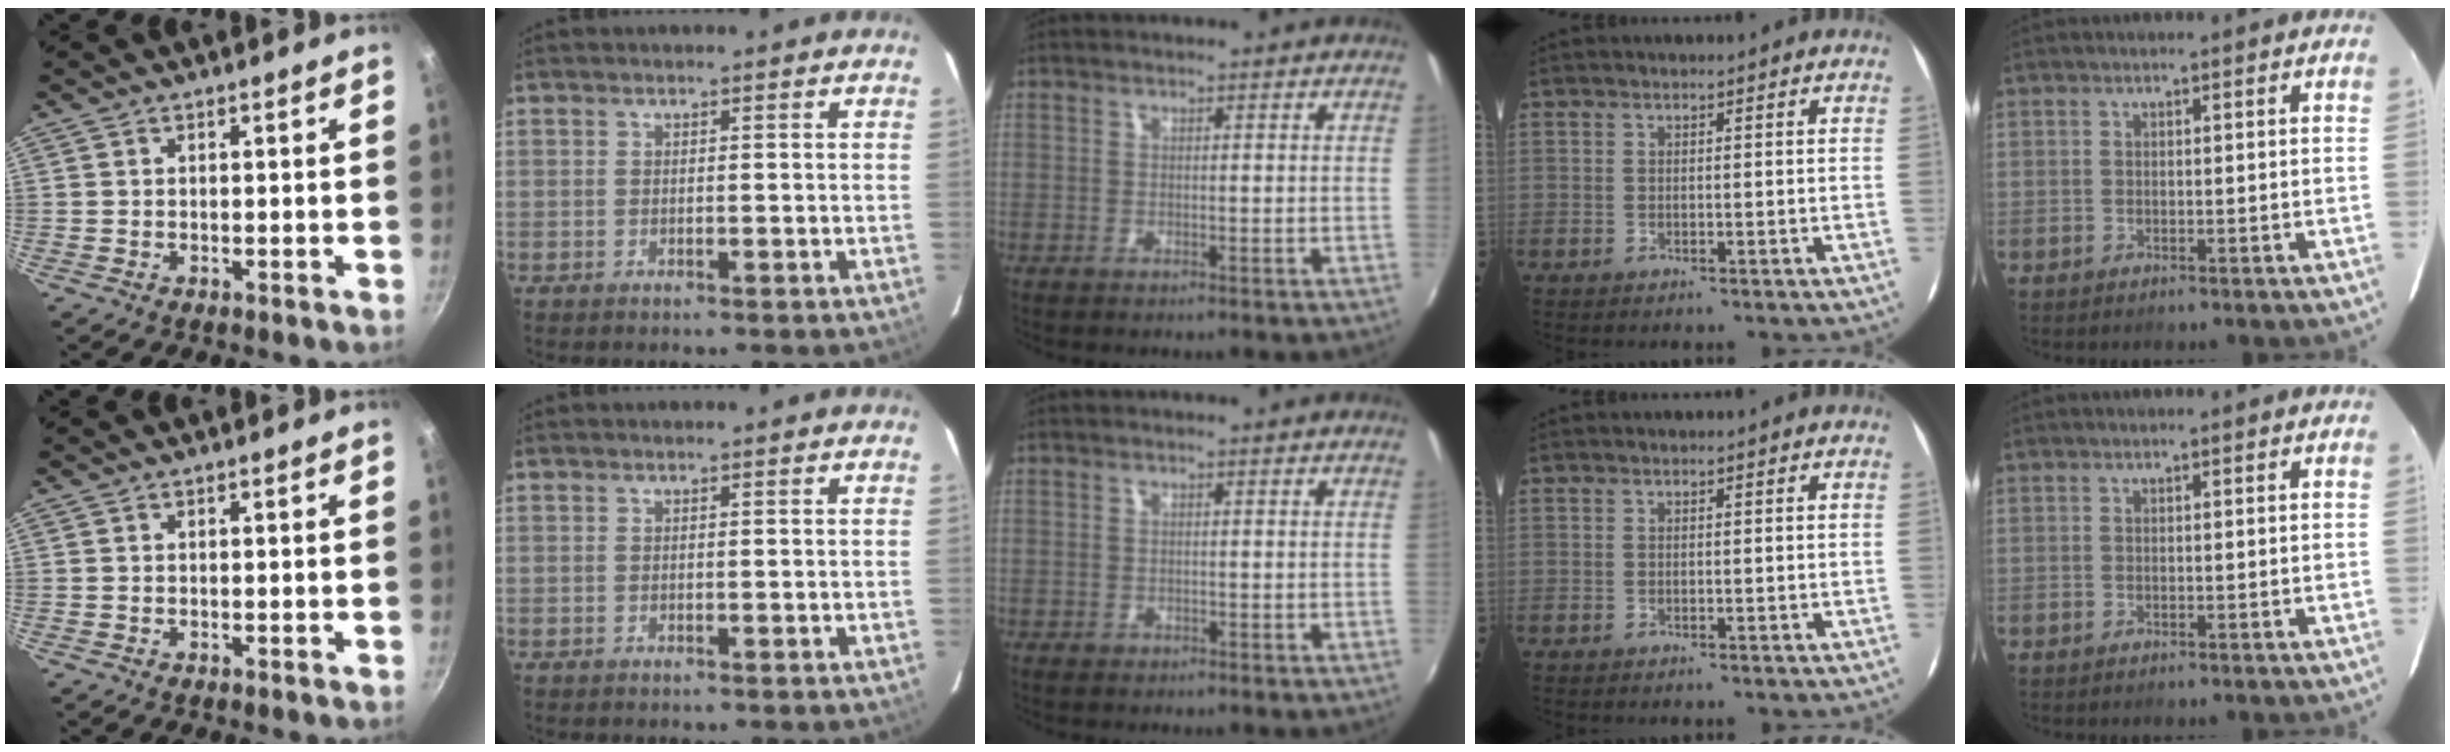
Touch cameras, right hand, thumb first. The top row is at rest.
{"middle": {"total": 0.6, "force": [-0.4, 0.5, 0.0], "torque": [-0.001, -0.003, -0.005]}}